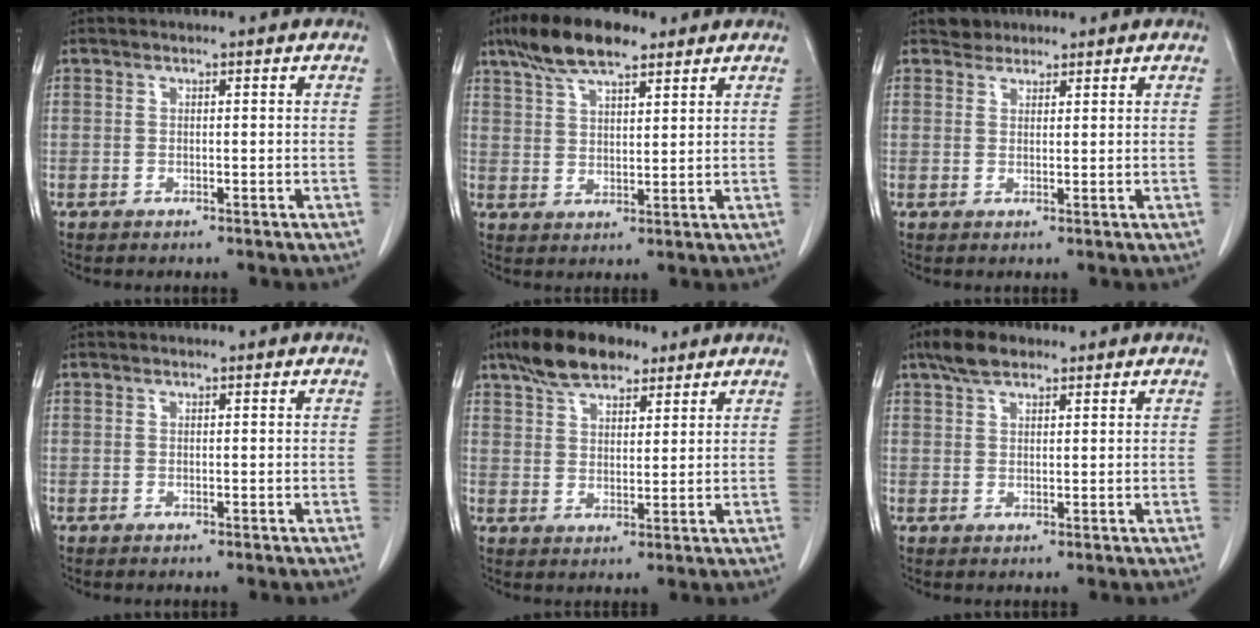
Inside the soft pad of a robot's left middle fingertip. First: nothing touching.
{"total": 9.2, "force": [6.6, 2.6, 5.9], "torque": [-0.115, 0.017, 0.118]}
{"total": 1.9, "force": [1.6, 1.0, -0.2], "torque": [0.003, 0.004, 0.024]}
{"total": 0.0}
{"total": 9.0, "force": [6.6, 3.6, 4.9], "torque": [-0.094, 0.020, 0.119]}
{"total": 4.1, "force": [3.1, 1.7, 2.2], "torque": [-0.052, 0.012, 0.058]}